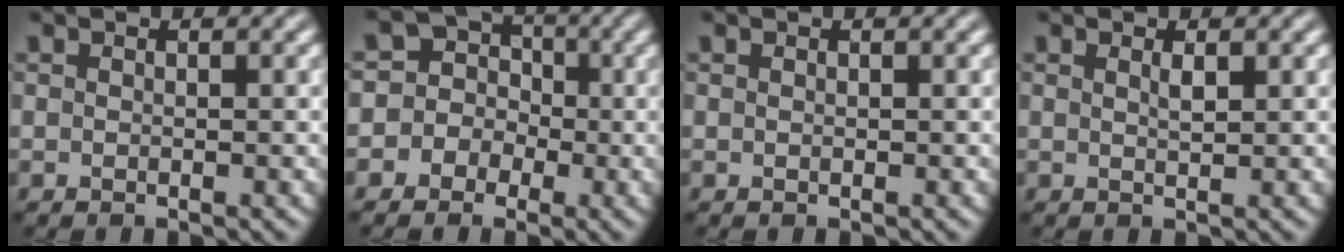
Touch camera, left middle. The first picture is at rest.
{"total": 5.7, "force": [-1.1, 5.5, 0.7], "torque": [0.005, 0.034, -0.062]}
{"total": 0.0}
{"total": 0.9, "force": [0.5, 0.2, 0.7], "torque": [-0.015, -0.001, 0.009]}